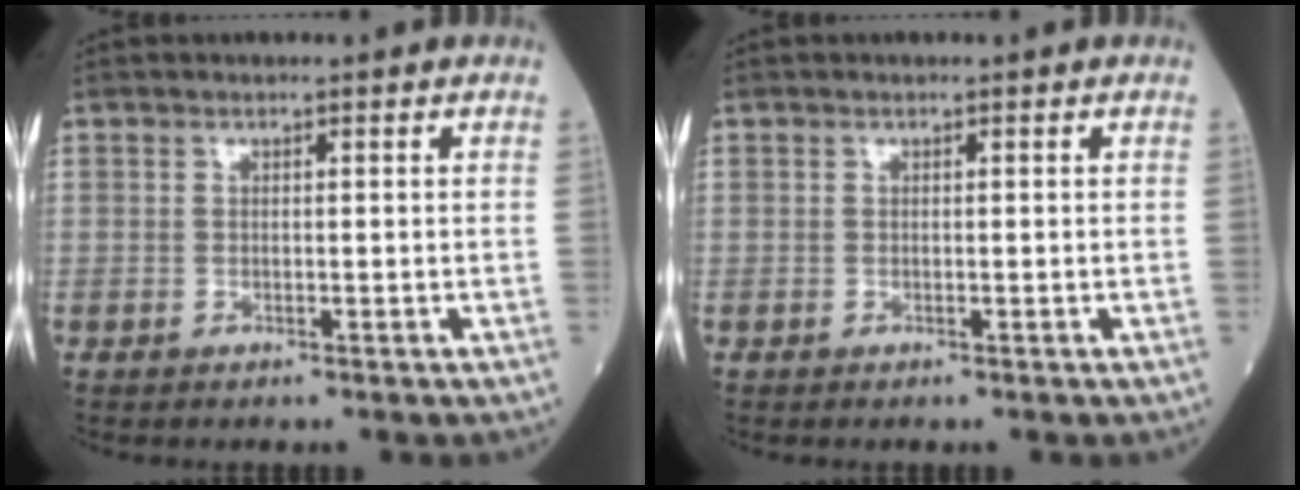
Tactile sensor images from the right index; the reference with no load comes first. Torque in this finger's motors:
{"motor_torque": [0.00, 0.00, 0.00, 0.00]}